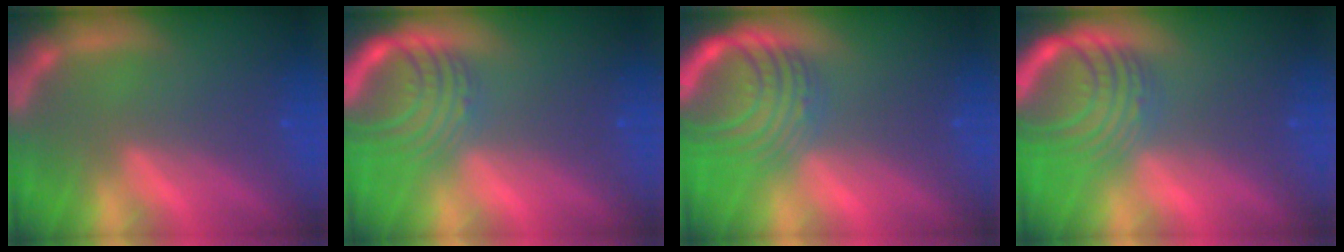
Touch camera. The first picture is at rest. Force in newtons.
{"total": 7.6}
{"total": 9.5}
{"total": 9.1}